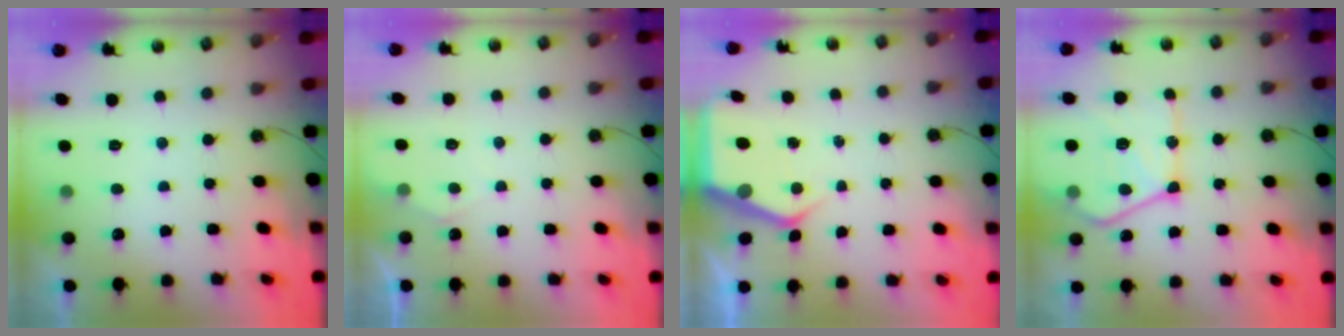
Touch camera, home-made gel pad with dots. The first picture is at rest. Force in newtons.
{"total": 2.9, "press": 2.9, "slide": 0.4}
{"total": 4.9, "press": 4.9, "slide": 0.4}
{"total": 19.2, "press": 19.1, "slide": 2.2}